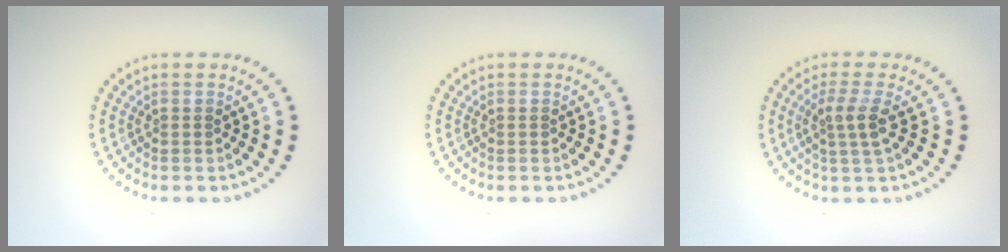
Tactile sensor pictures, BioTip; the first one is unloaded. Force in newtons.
{"total": 0.0}
{"total": 2.5, "press": 2.0, "slide": 1.5}